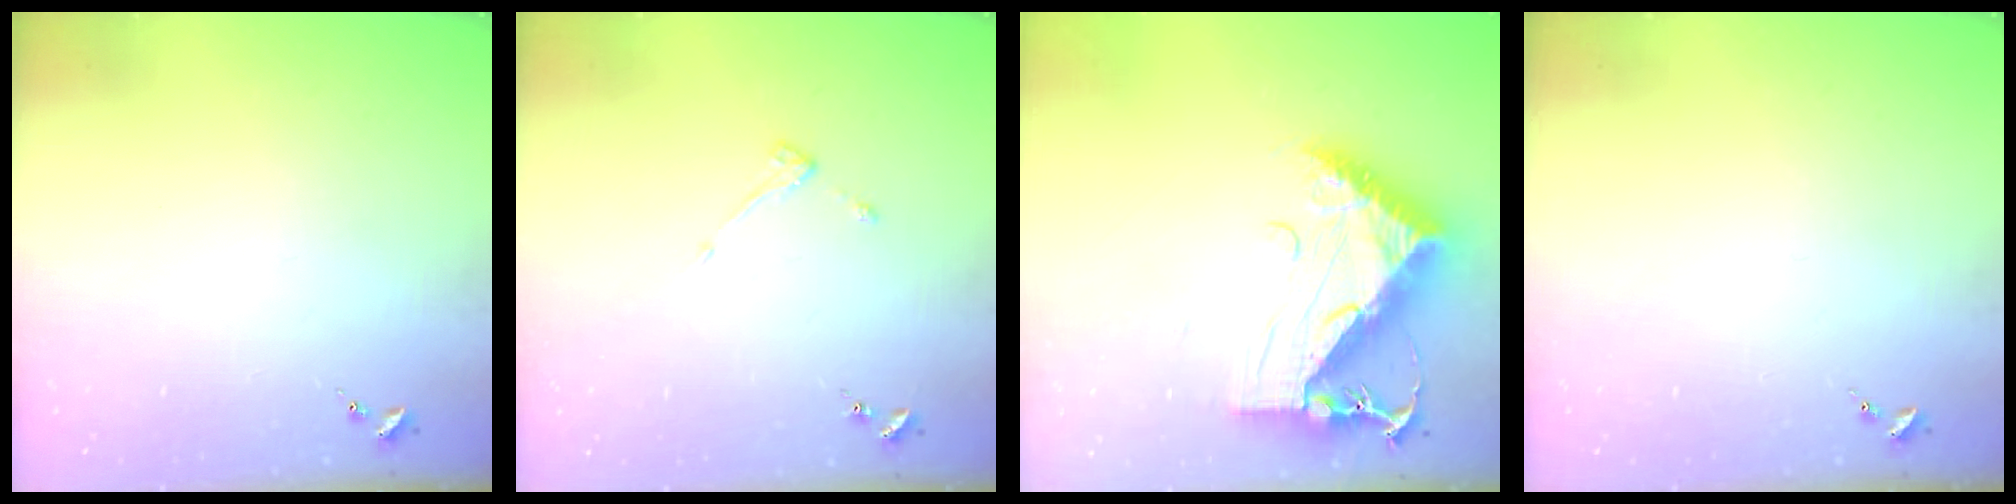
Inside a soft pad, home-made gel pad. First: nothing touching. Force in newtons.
{"total": 2.9, "press": 2.9, "slide": 0.5}
{"total": 14.1, "press": 14.0, "slide": 1.3}
{"total": 0.0}